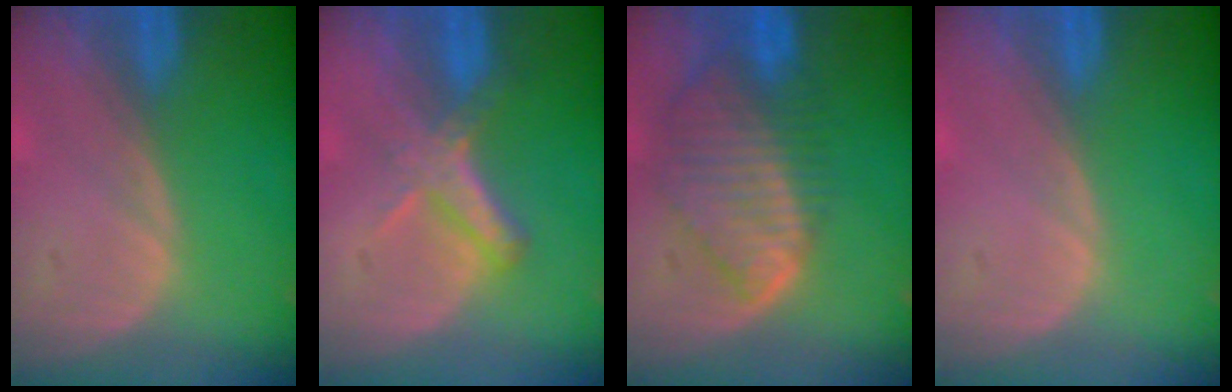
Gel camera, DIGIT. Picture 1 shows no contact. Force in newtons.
{"total": 5.5, "press": 4.9, "slide": 2.6}
{"total": 8.9, "press": 7.7, "slide": 4.5}
{"total": 0.0}